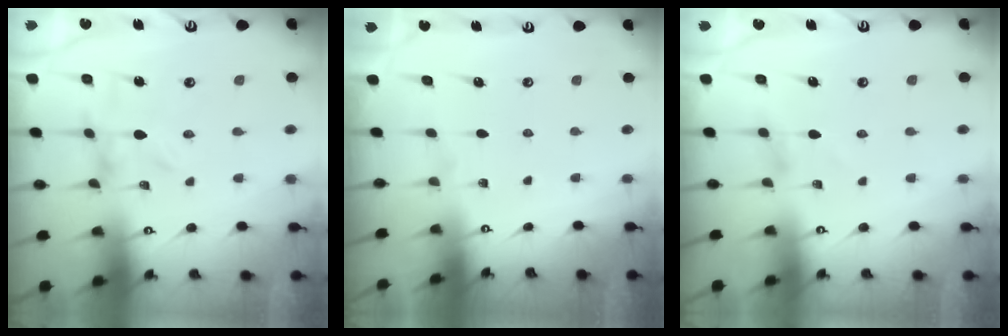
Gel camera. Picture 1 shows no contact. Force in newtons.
{"total": 0.0}
{"total": 0.0}